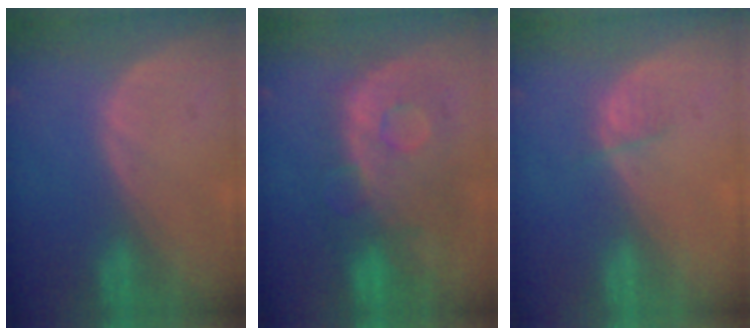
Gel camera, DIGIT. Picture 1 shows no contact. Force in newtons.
{"total": 10.7, "press": 9.5, "slide": 4.8}
{"total": 1.9, "press": 1.7, "slide": 0.8}